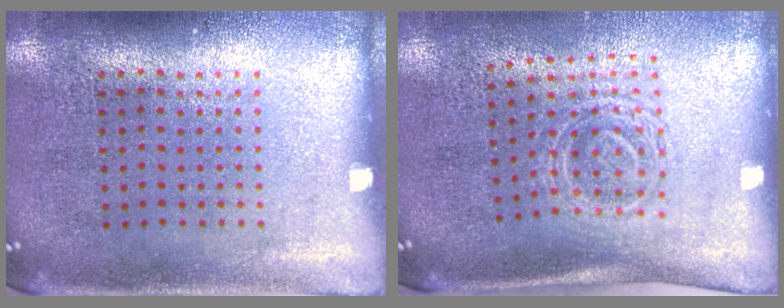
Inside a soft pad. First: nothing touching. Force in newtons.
{"total": 1.7, "press": 1.3, "slide": 1.1}